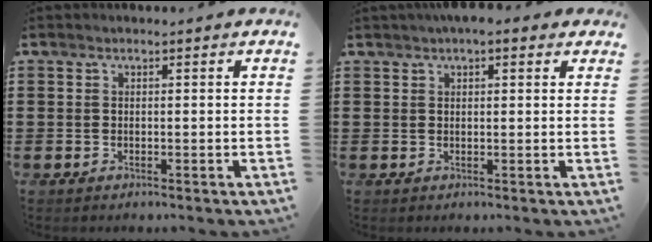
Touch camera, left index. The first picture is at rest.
{"total": 2.3, "force": [1.7, 0.9, 1.3], "torque": [-0.030, 0.009, 0.030]}